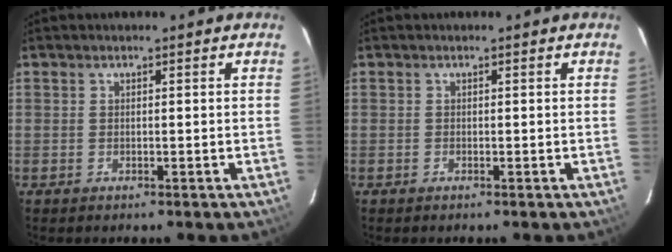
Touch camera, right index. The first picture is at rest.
{"total": 0.0}